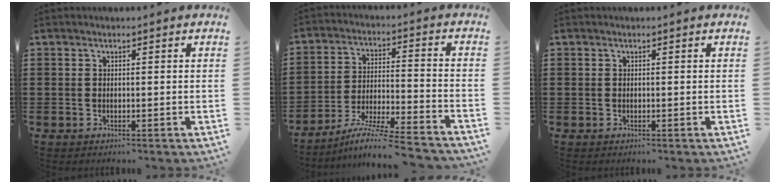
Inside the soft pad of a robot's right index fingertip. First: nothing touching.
{"total": 8.6, "force": [-7.5, -0.3, 4.2], "torque": [-0.086, -0.008, -0.151]}
{"total": 0.0}